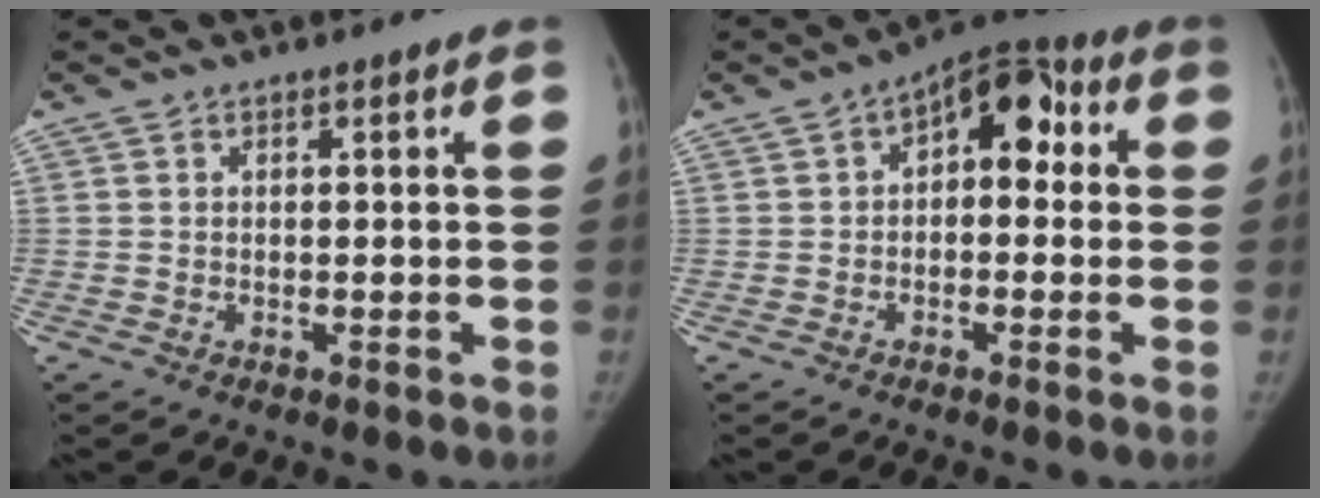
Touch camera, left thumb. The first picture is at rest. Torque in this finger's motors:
{"motor_torque": [-0.37, 0.70, -0.07, -0.01, 0.21]}